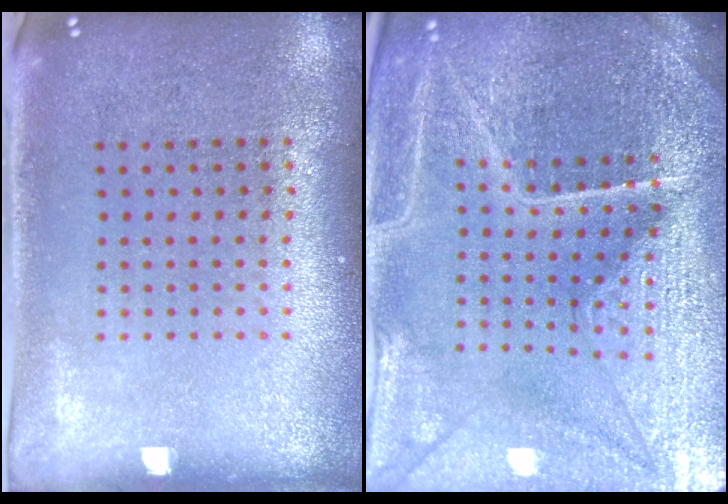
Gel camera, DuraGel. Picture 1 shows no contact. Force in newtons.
{"total": 5.6, "press": 5.2, "slide": 2.2}